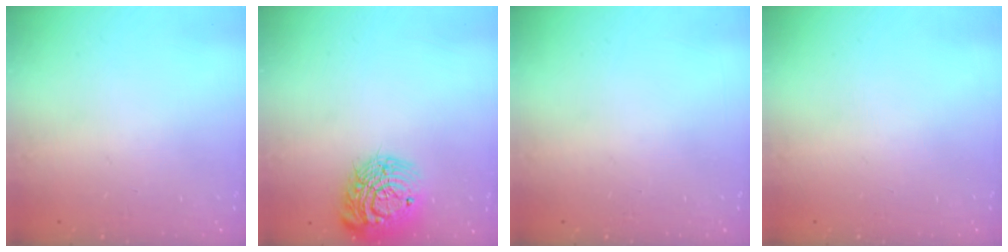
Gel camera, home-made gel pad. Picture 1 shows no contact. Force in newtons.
{"total": 16.2, "press": 16.1, "slide": 1.4}
{"total": 0.0}
{"total": 0.0}